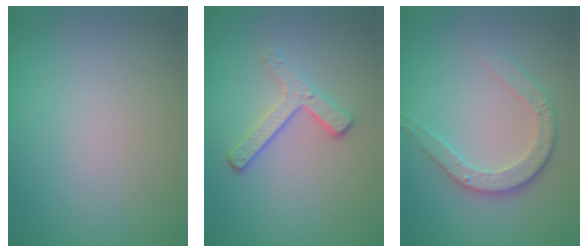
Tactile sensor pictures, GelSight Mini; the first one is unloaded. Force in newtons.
{"total": 3.0, "press": 2.2, "slide": 2.1}
{"total": 3.8, "press": 2.8, "slide": 2.5}